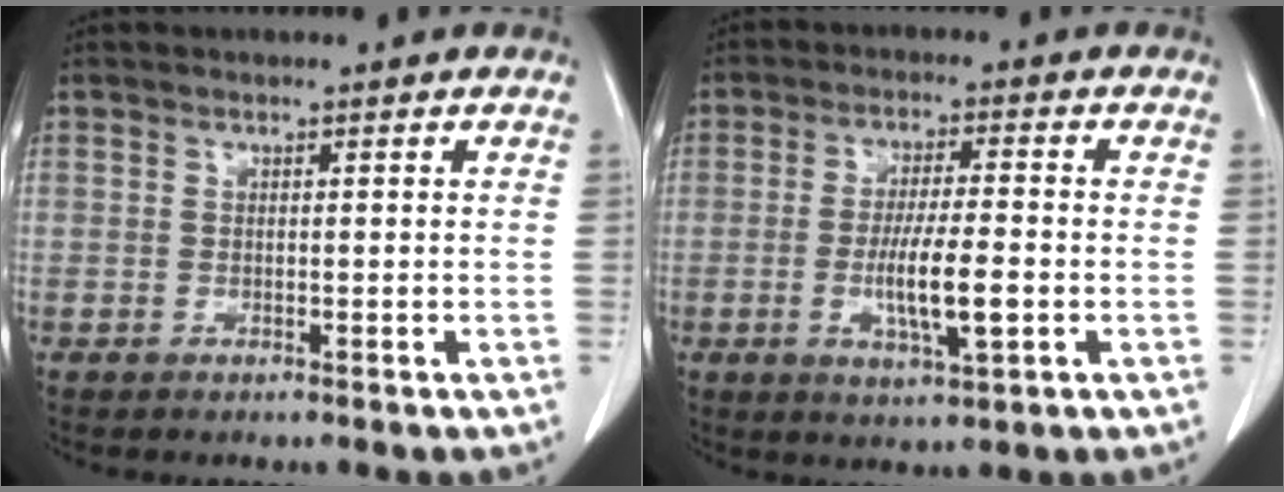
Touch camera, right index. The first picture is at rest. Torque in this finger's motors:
{"motor_torque": [1.33, -0.31, 0.68, 0.15]}